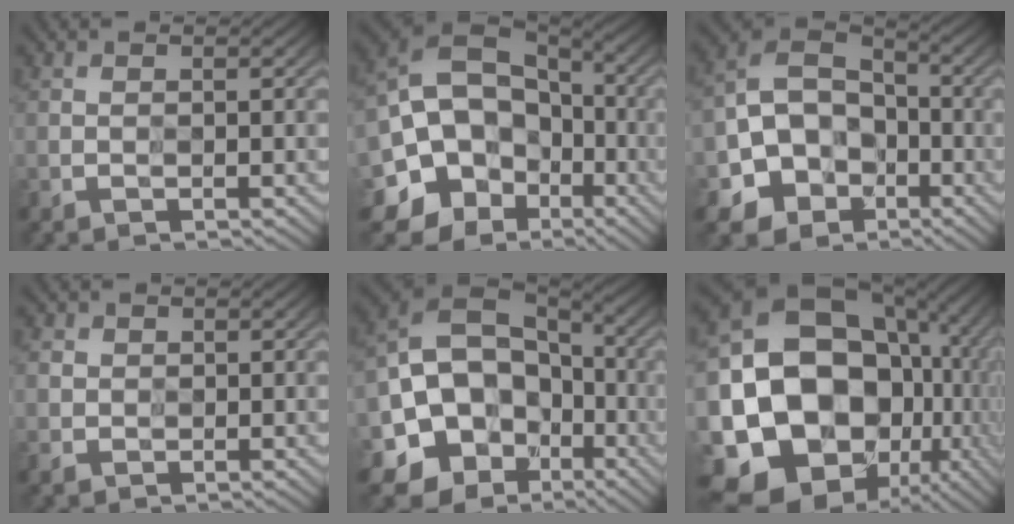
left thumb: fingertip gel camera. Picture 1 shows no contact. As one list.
[{"total": 16.1, "force": [-3.3, 14.1, 7.1], "torque": [-0.156, -0.008, -0.071]}, {"total": 9.0, "force": [-3.2, 7.5, 3.7], "torque": [-0.073, -0.008, -0.078]}, {"total": 2.3, "force": [0.9, 2.1, 0.4], "torque": [-0.023, -0.002, 0.015]}, {"total": 15.6, "force": [-3.5, 13.6, 6.9], "torque": [-0.143, -0.013, -0.071]}, {"total": 22.0, "force": [-5.2, 18.3, 11.0], "torque": [-0.242, -0.031, -0.105]}]